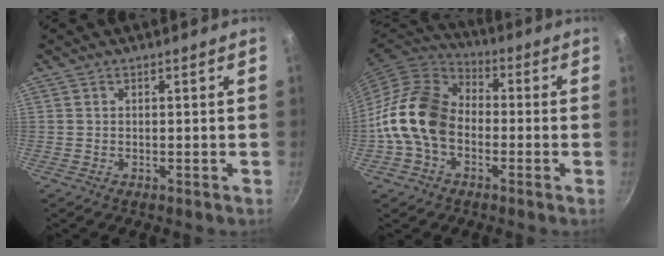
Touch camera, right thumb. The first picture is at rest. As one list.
[{"total": 14.6, "force": [-2.6, 10.6, 9.7], "torque": [-0.150, 0.036, -0.069]}]